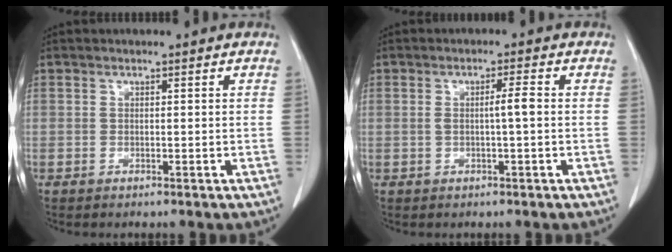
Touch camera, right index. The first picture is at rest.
{"total": 3.0, "force": [0.0, 0.4, 3.0], "torque": [-0.058, 0.008, 0.003]}